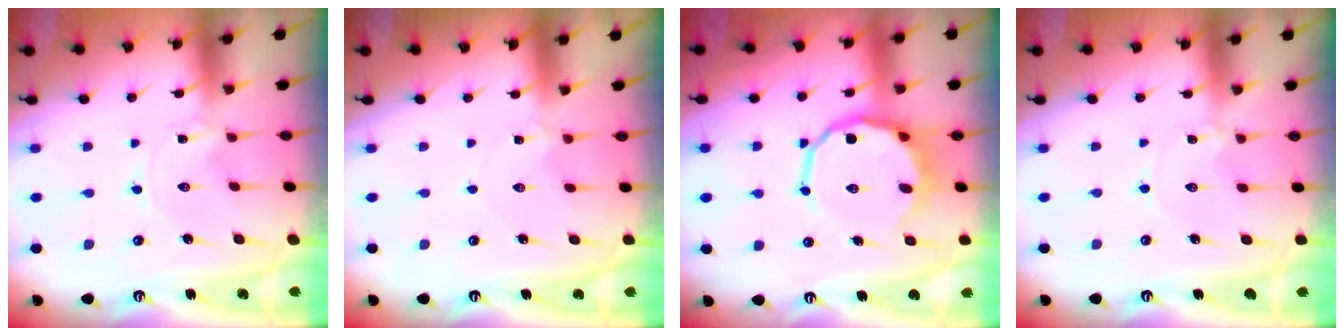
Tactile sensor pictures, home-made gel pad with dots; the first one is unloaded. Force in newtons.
{"total": 1.8, "press": 1.8, "slide": 0.4}
{"total": 11.0, "press": 10.5, "slide": 3.2}
{"total": 1.1, "press": 1.1, "slide": 0.1}